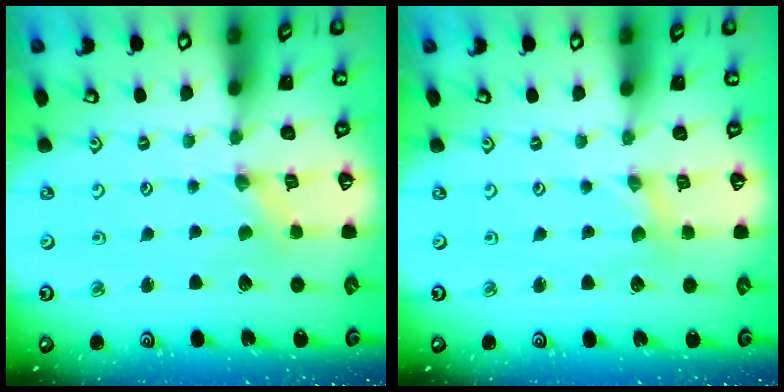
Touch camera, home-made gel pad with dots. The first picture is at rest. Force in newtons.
{"total": 0.0}